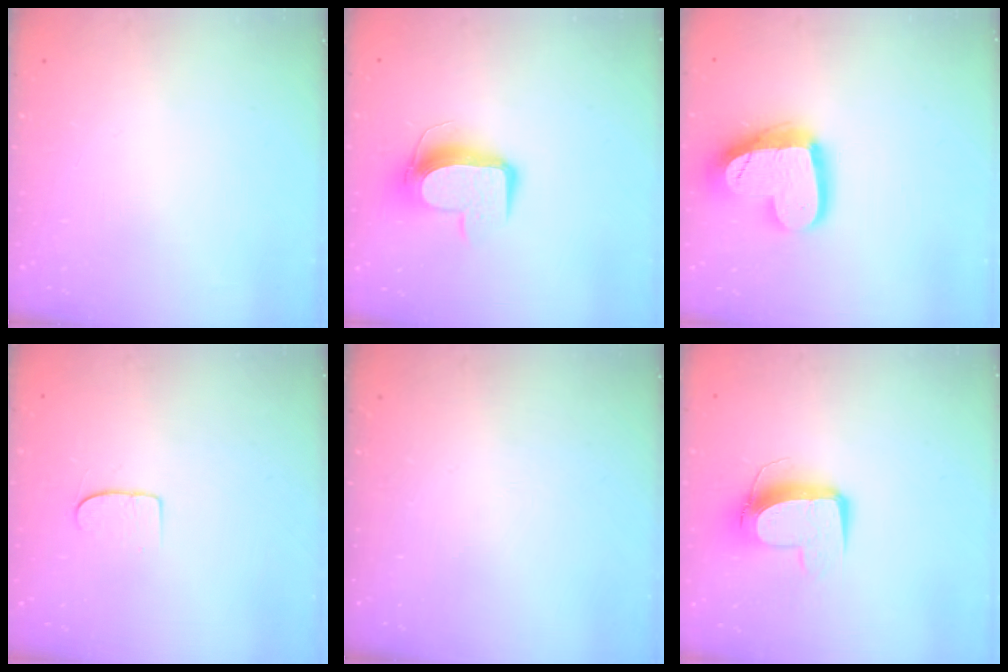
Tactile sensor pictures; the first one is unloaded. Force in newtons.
{"total": 11.1, "press": 11.0, "slide": 1.0}
{"total": 18.3, "press": 18.2, "slide": 1.6}
{"total": 5.4, "press": 5.4, "slide": 0.4}
{"total": 0.0}
{"total": 10.6, "press": 10.6, "slide": 0.6}